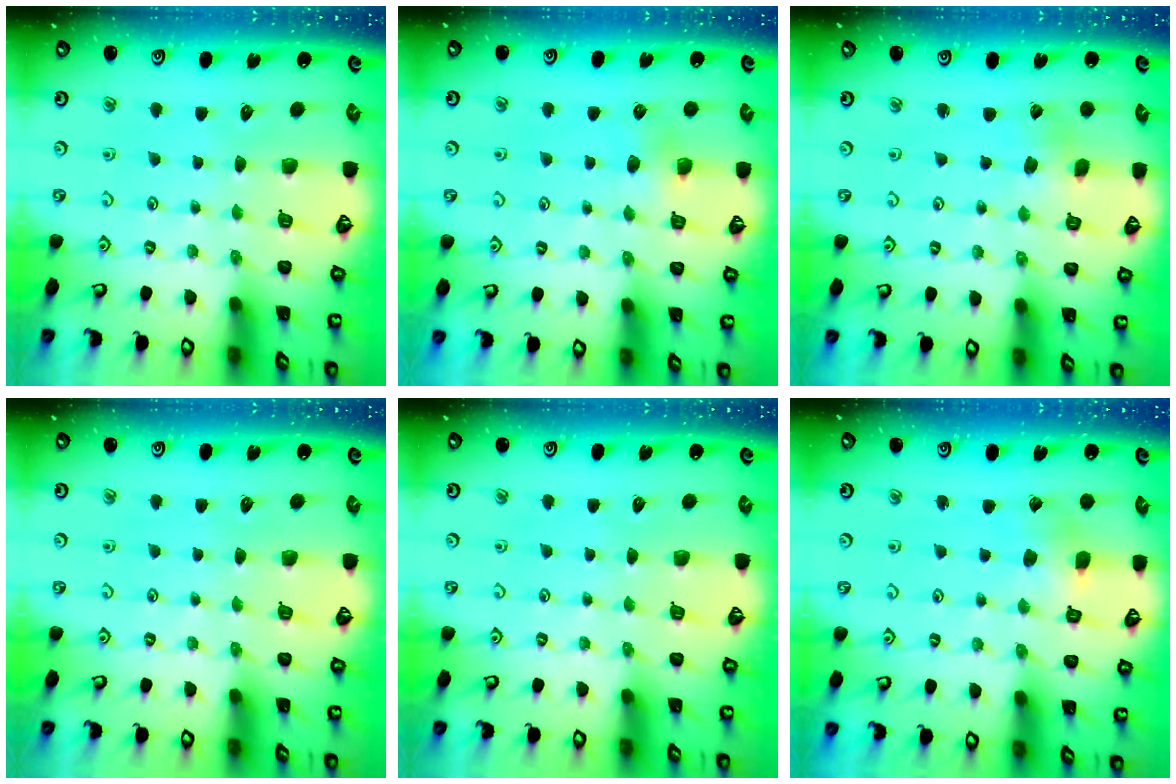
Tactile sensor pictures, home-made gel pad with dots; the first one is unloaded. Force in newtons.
{"total": 4.5, "press": 4.3, "slide": 1.2}
{"total": 0.6, "press": 0.6, "slide": 0.1}
{"total": 0.0}
{"total": 0.0}
{"total": 2.7, "press": 2.7, "slide": 0.3}